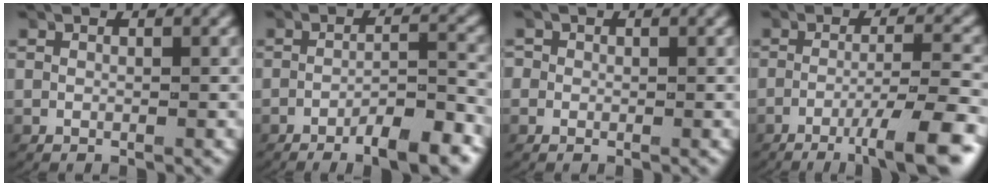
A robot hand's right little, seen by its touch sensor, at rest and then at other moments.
{"total": 5.4, "force": [-4.2, 1.3, 3.3], "torque": [-0.032, 0.005, -0.074]}
{"total": 1.6, "force": [-0.1, 1.6, 0.1], "torque": [-0.013, -0.005, -0.004]}
{"total": 7.5, "force": [-4.6, 1.4, 5.8], "torque": [-0.077, 0.001, -0.074]}